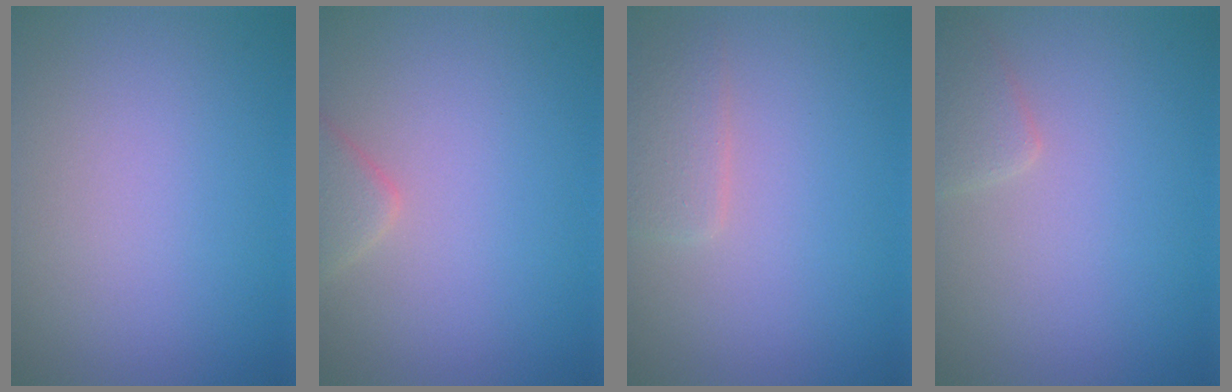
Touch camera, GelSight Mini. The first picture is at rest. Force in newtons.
{"total": 2.1, "press": 2.1, "slide": 0.2}
{"total": 2.0, "press": 2.0, "slide": 0.1}
{"total": 1.7, "press": 1.7, "slide": 0.1}